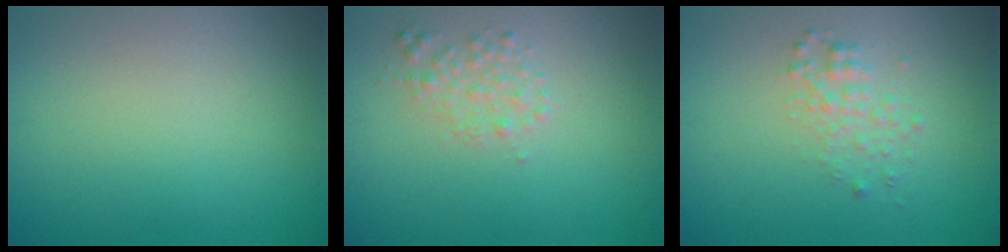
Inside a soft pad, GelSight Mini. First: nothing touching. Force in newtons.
{"total": 1.6, "press": 1.6, "slide": 0.1}
{"total": 1.7, "press": 1.7, "slide": 0.1}